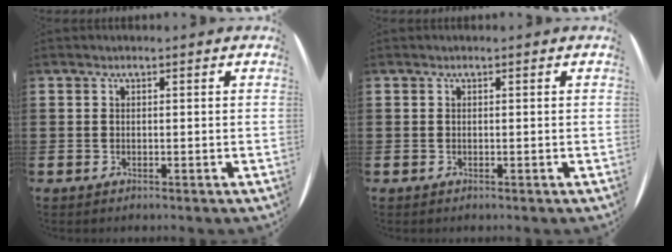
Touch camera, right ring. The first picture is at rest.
{"total": 0.0}